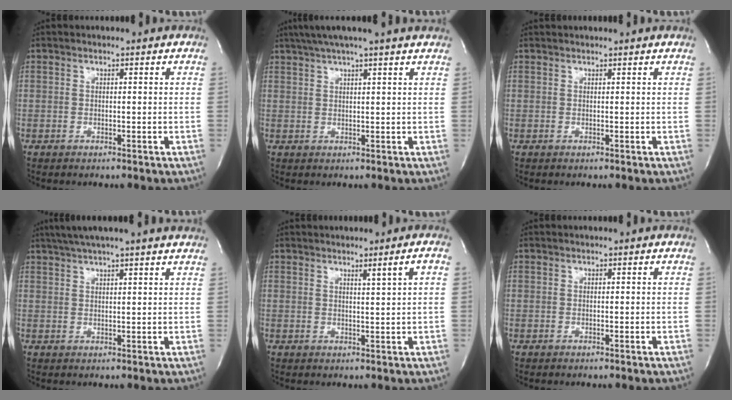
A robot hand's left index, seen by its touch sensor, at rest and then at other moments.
{"total": 10.5, "force": [8.7, -0.7, 5.7], "torque": [-0.097, 0.027, 0.109]}
{"total": 2.4, "force": [2.3, -0.3, 0.4], "torque": [-0.014, 0.010, 0.025]}
{"total": 11.2, "force": [9.5, -0.3, 5.8], "torque": [-0.101, 0.028, 0.123]}
{"total": 1.9, "force": [0.8, -0.7, 1.6], "torque": [-0.029, -0.016, 0.017]}
{"total": 0.0}